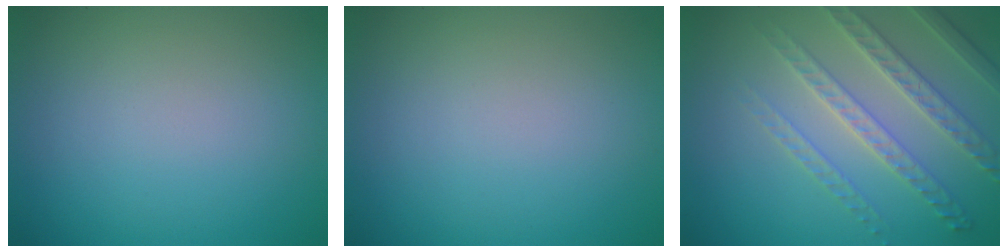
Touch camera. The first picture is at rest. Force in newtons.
{"total": 0.0}
{"total": 4.1, "press": 3.8, "slide": 1.5}